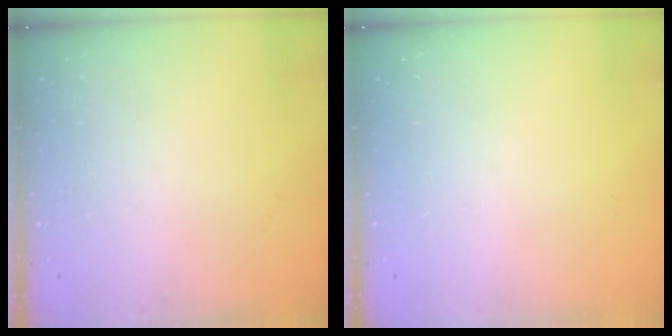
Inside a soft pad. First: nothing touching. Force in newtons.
{"total": 0.0}